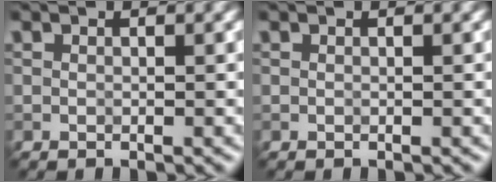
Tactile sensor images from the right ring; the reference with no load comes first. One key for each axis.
{"total": 0.0}